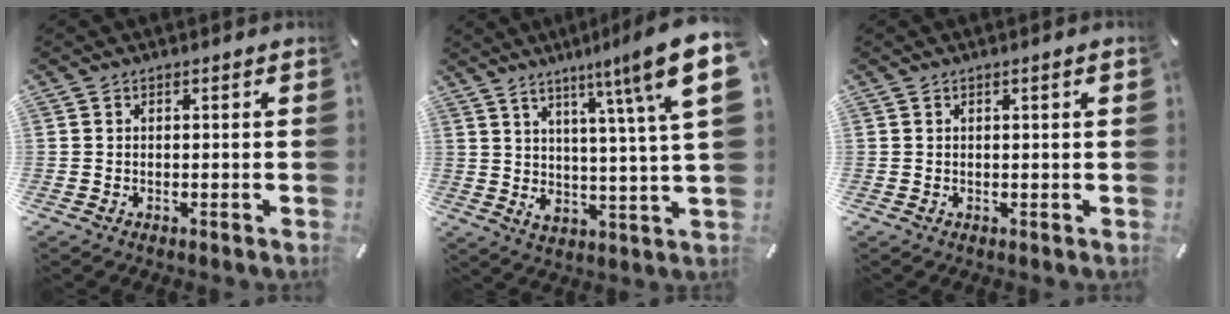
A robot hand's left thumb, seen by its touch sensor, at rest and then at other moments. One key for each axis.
{"total": 15.8, "fx": 8.1, "fy": 1.4, "fz": 13.5, "tx": -0.208, "ty": -0.050, "tz": 0.112}
{"total": 1.0, "fx": 0.3, "fy": 0.0, "fz": 1.0, "tx": -0.017, "ty": -0.001, "tz": 0.004}